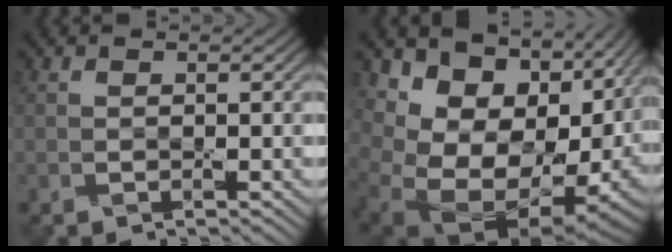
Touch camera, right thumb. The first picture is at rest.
{"total": 17.9, "force": [1.4, 13.4, 11.8], "torque": [-0.184, -0.019, 0.079]}